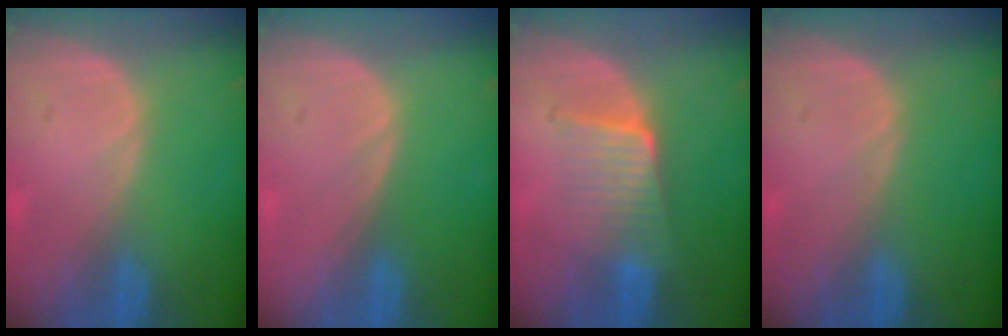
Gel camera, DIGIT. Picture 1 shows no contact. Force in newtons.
{"total": 0.0}
{"total": 6.7, "press": 5.8, "slide": 3.4}
{"total": 0.0}